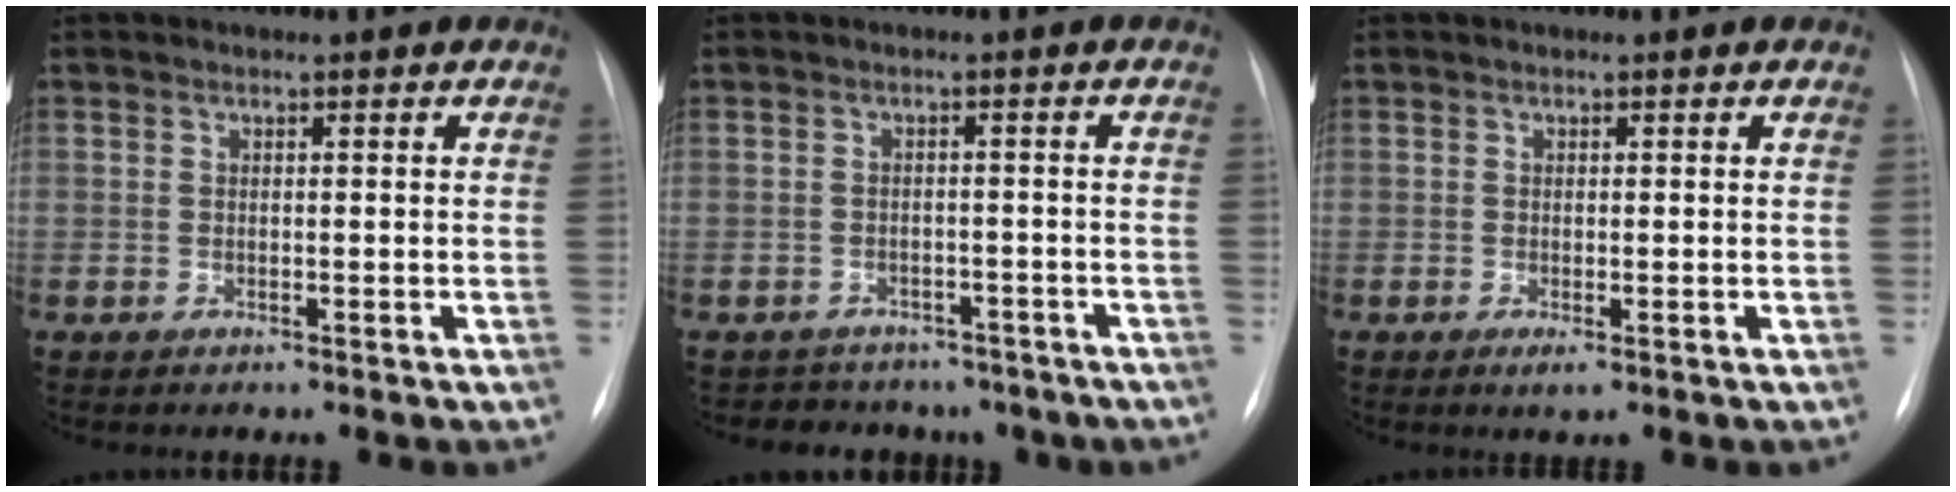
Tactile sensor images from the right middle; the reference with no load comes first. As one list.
[{"total": 9.3, "force": [-7.6, 5.2, 1.5], "torque": [-0.019, 0.024, -0.077]}, {"total": 1.2, "force": [-0.4, 0.2, 1.0], "torque": [-0.015, -0.003, -0.006]}]